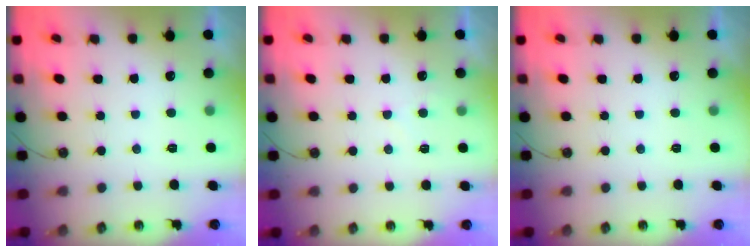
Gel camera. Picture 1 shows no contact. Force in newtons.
{"total": 3.9, "press": 3.9, "slide": 0.6}
{"total": 0.0}